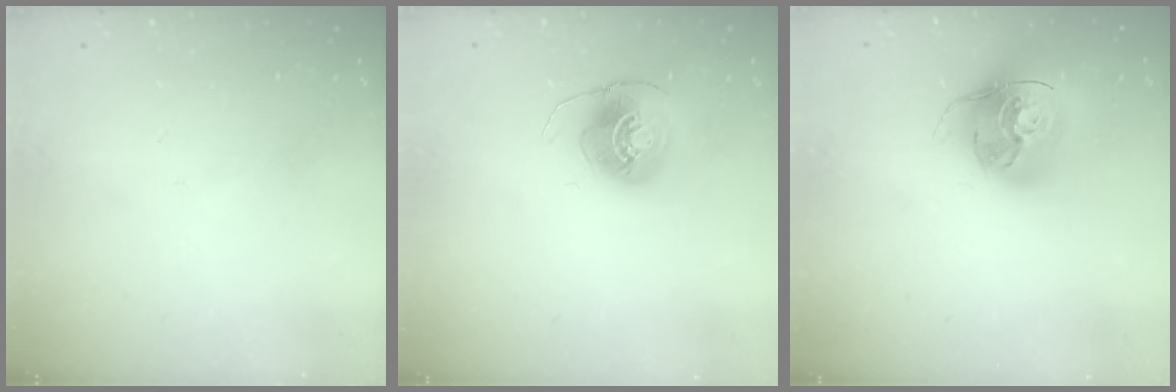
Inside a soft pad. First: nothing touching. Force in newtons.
{"total": 7.9, "press": 7.9, "slide": 0.3}
{"total": 16.2, "press": 16.1, "slide": 2.0}